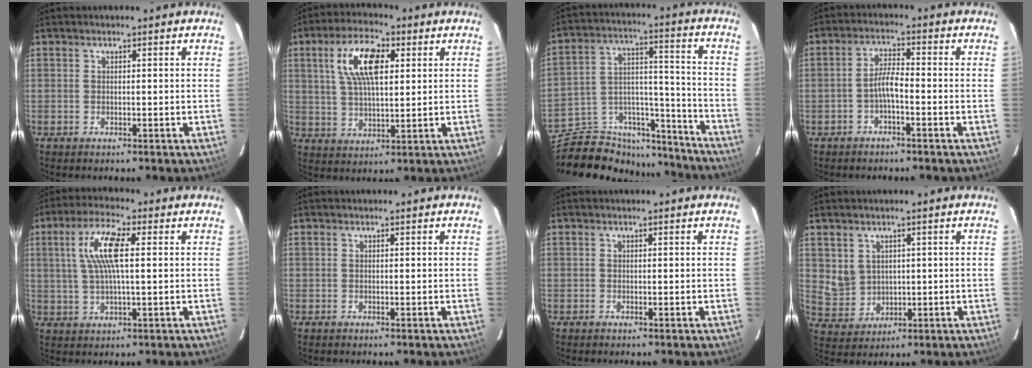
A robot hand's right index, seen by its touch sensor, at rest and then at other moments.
{"total": 11.2, "force": [3.7, 4.7, 9.4], "torque": [-0.178, 0.018, 0.069]}
{"total": 19.3, "force": [-16.7, 8.6, 4.8], "torque": [-0.091, 0.071, -0.245]}
{"total": 3.6, "force": [-1.8, 0.7, 3.0], "torque": [-0.063, 0.011, -0.035]}
{"total": 9.3, "force": [2.0, 2.3, 8.7], "torque": [-0.171, 0.013, 0.039]}
{"total": 0.0}
{"total": 0.0}
{"total": 5.6, "force": [1.6, 5.1, 1.8], "torque": [-0.039, 0.003, 0.051]}